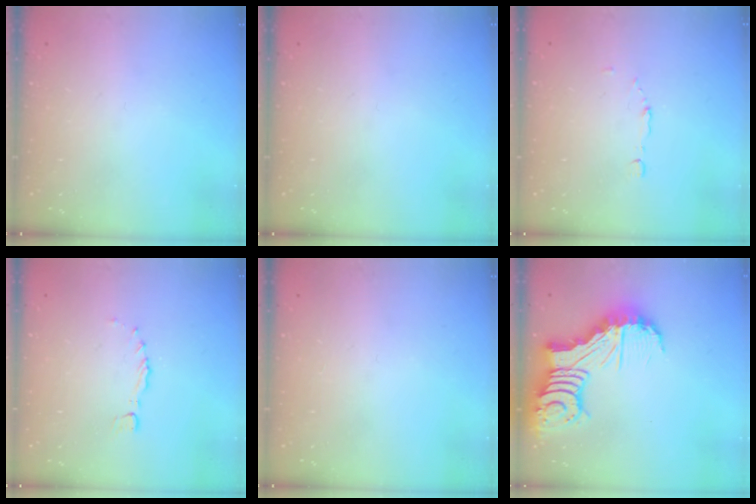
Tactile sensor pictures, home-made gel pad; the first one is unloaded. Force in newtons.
{"total": 0.0}
{"total": 3.3, "press": 3.2, "slide": 0.8}
{"total": 0.0}
{"total": 1.5, "press": 1.5, "slide": 0.1}
{"total": 13.4, "press": 13.3, "slide": 1.6}